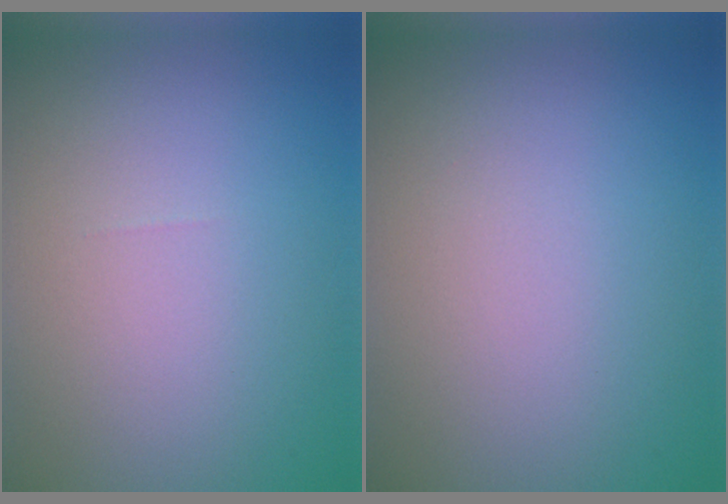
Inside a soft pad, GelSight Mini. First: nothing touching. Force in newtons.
{"total": 0.0}